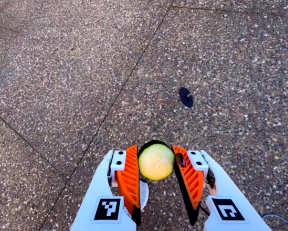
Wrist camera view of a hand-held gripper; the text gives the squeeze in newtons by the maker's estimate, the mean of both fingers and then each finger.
{"total": 8.5, "left": 8.1, "right": 8.9}